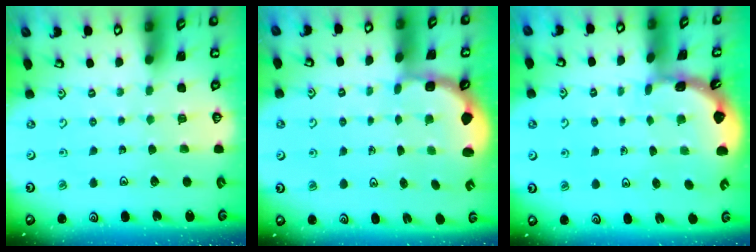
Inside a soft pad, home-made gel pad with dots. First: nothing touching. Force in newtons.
{"total": 2.8, "press": 2.2, "slide": 1.7}
{"total": 1.7, "press": 1.7, "slide": 0.1}